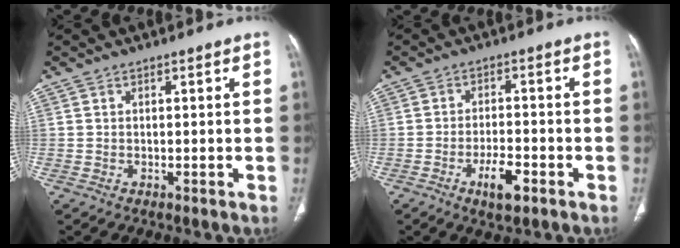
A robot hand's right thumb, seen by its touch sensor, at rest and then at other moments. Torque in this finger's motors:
{"motor_torque": [1.50, 1.25, 0.74, -0.26, 0.06]}